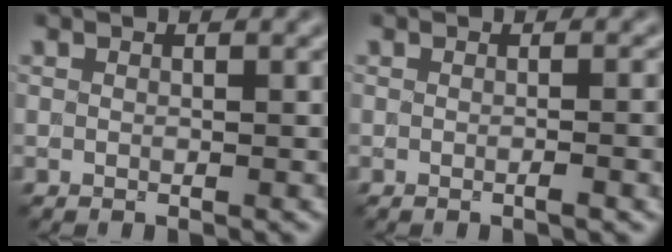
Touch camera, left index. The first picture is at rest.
{"total": 2.5, "force": [-0.3, 0.8, 2.3], "torque": [-0.023, 0.002, -0.008]}